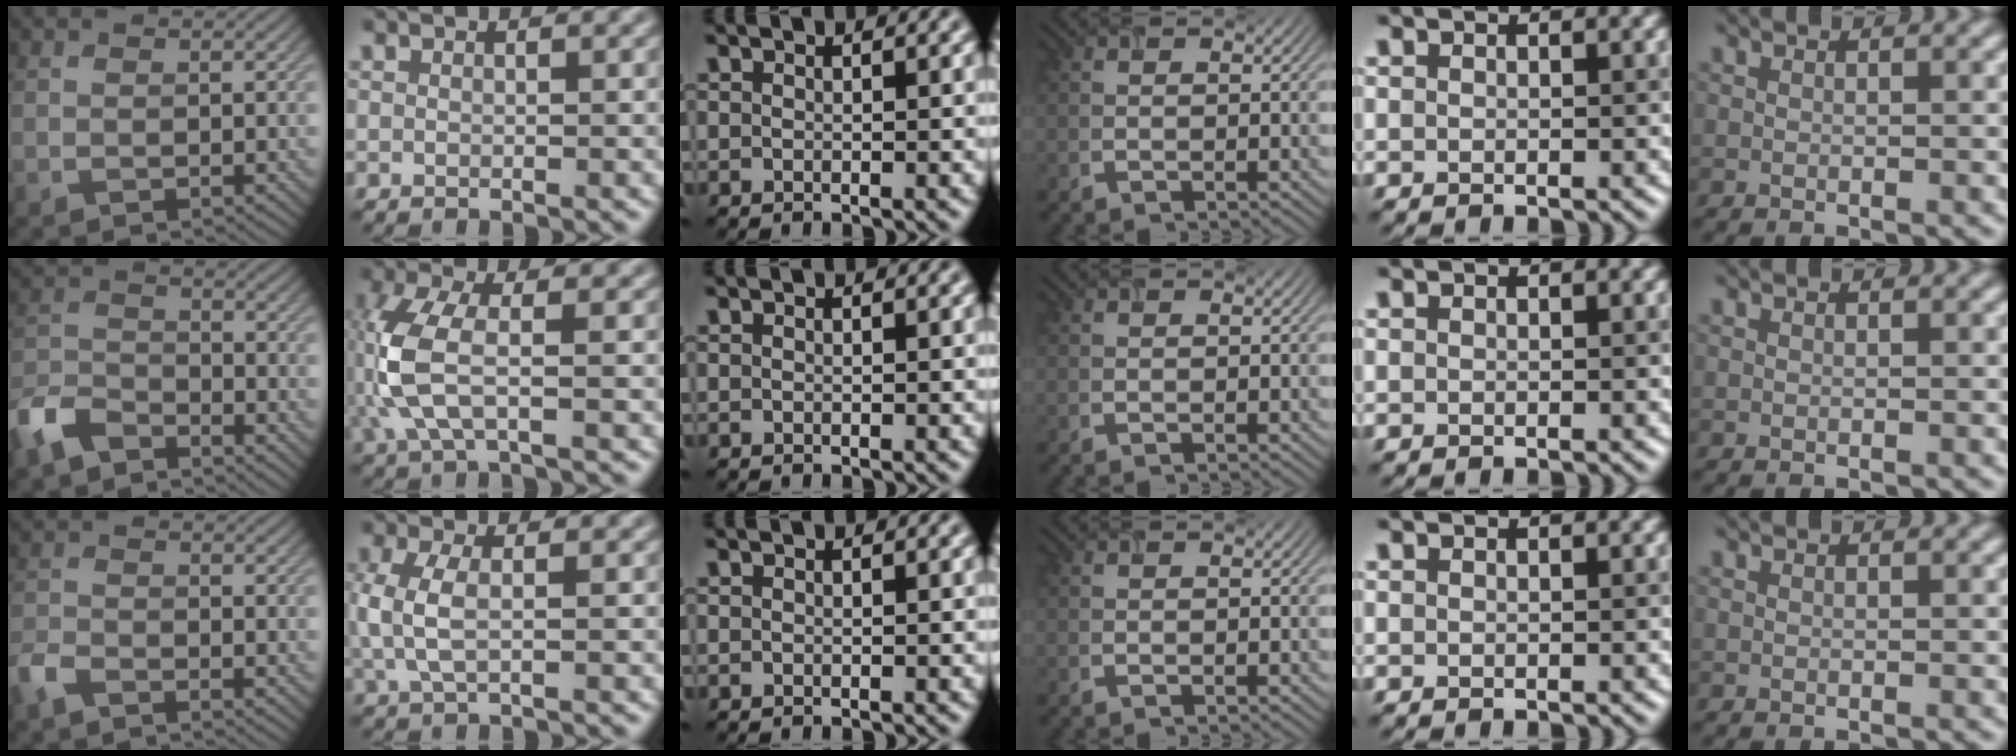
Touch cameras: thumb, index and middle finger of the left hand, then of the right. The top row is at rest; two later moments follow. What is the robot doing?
{"motion": "insert", "object": "airpods case & airpods"}